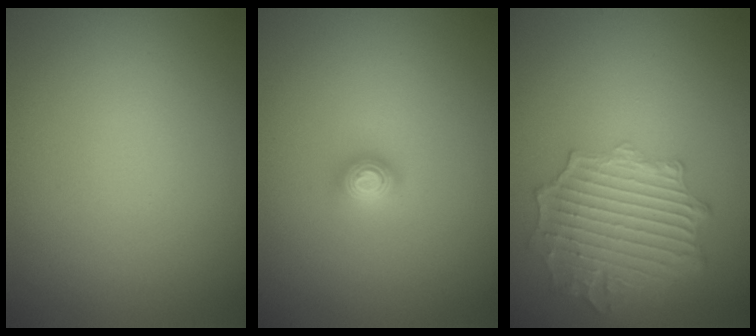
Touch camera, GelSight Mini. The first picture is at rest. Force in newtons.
{"total": 1.2, "press": 1.2, "slide": 0.3}
{"total": 6.5, "press": 5.0, "slide": 4.1}